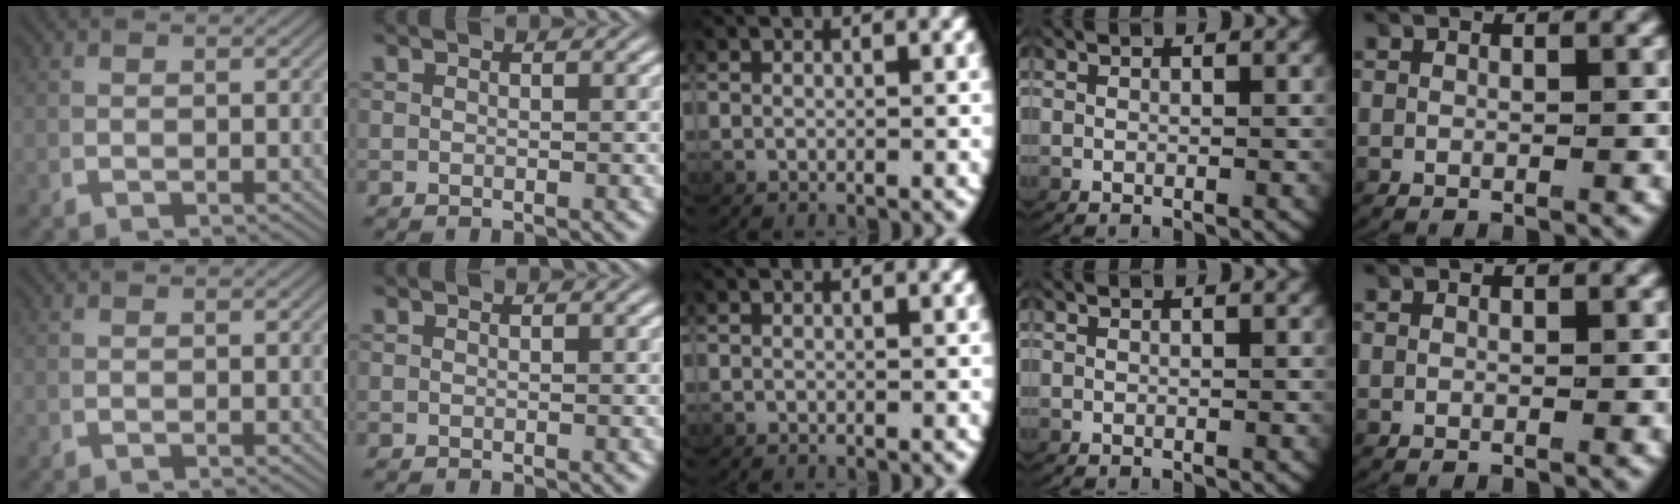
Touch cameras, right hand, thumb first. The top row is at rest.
{}